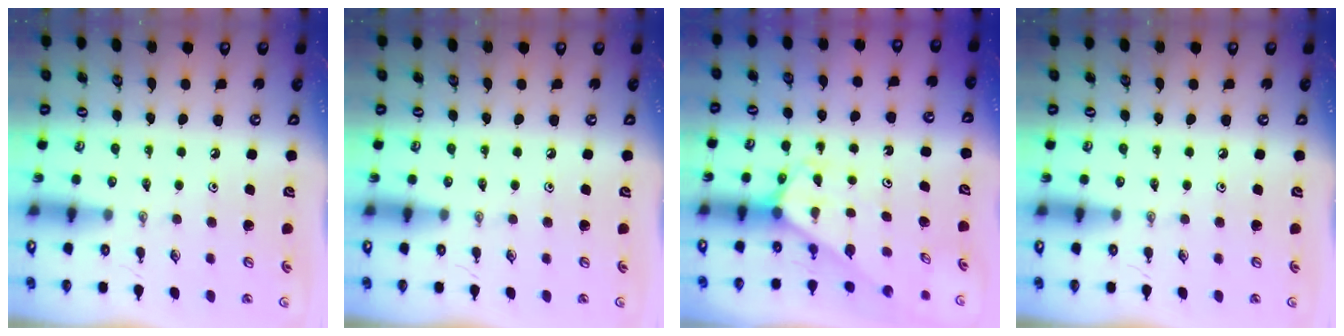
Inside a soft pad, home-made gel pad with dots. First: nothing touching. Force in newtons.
{"total": 0.0}
{"total": 2.5, "press": 2.5, "slide": 0.2}
{"total": 0.0}